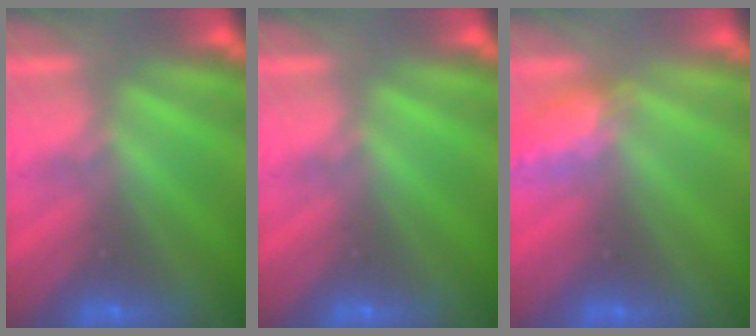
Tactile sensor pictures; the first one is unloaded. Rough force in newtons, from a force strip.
{"total": 0.0}
{"total": 2.4}